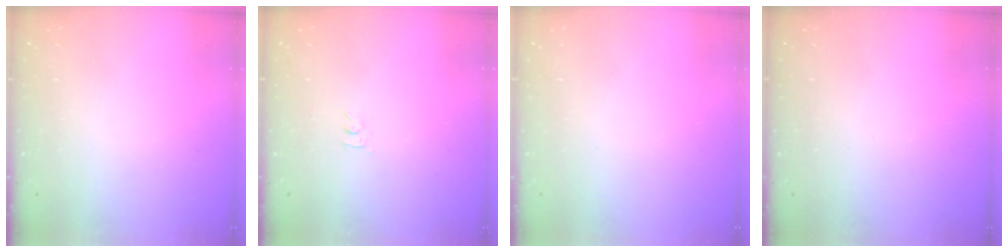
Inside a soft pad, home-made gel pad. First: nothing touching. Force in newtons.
{"total": 2.8, "press": 2.8, "slide": 0.4}
{"total": 1.6, "press": 1.6, "slide": 0.1}
{"total": 0.0}